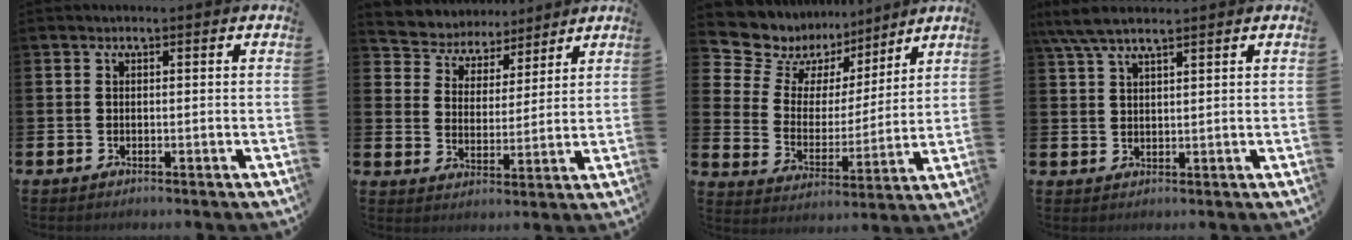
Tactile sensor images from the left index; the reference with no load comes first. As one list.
[{"total": 5.1, "force": [4.6, 2.1, -0.4], "torque": [-0.030, -0.034, 0.079]}, {"total": 9.3, "force": [8.1, 4.4, 0.7], "torque": [-0.072, -0.065, 0.148]}, {"total": 5.1, "force": [4.3, 0.8, 2.7], "torque": [-0.068, -0.006, 0.080]}]